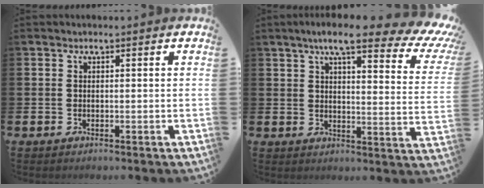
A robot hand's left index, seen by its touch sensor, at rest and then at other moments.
{"total": 9.8, "force": [7.3, 2.4, 6.1], "torque": [-0.103, -0.039, 0.118]}